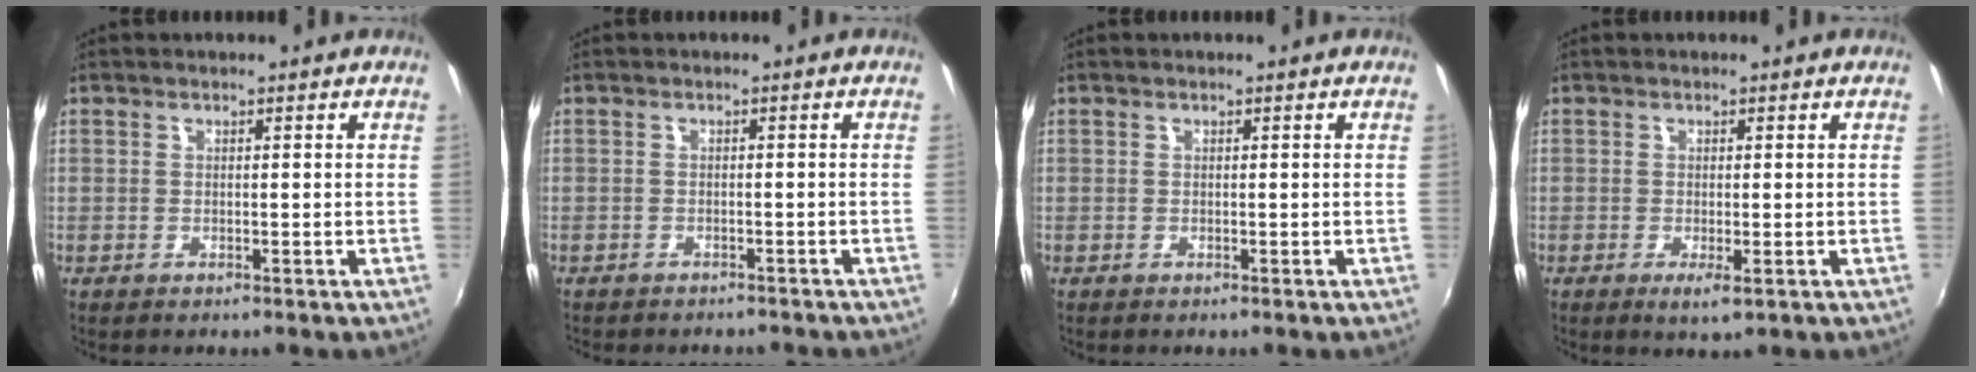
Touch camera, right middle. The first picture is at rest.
{"total": 4.0, "force": [-3.6, 1.0, 1.3], "torque": [-0.033, -0.011, -0.049]}
{"total": 0.0}
{"total": 2.1, "force": [-0.6, 0.2, 2.0], "torque": [-0.038, -0.009, -0.007]}